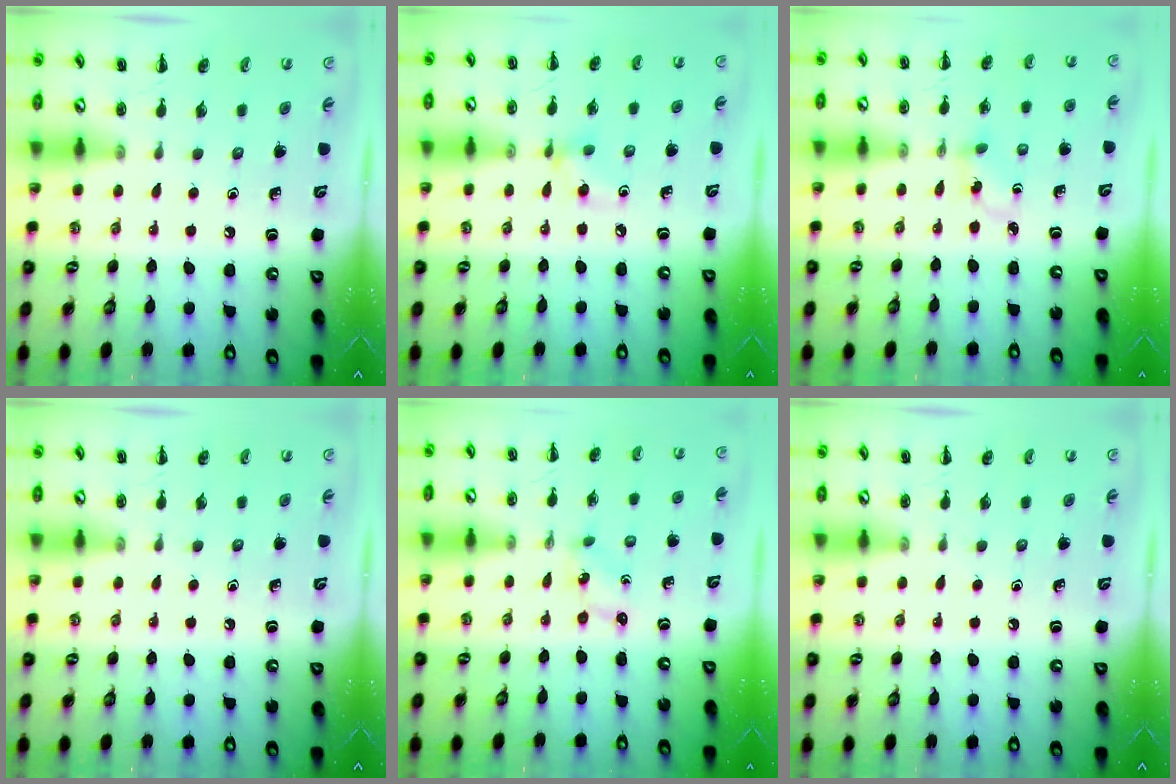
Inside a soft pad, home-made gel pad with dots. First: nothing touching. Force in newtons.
{"total": 4.2, "press": 4.1, "slide": 0.9}
{"total": 1.9, "press": 1.7, "slide": 0.9}
{"total": 0.0}
{"total": 0.6, "press": 0.5, "slide": 0.3}
{"total": 0.0}